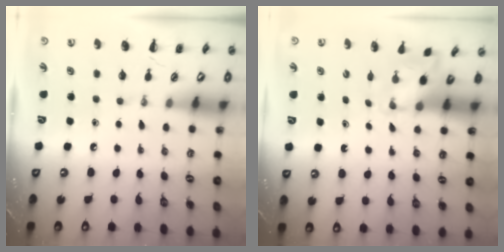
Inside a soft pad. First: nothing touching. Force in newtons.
{"total": 2.0, "press": 1.9, "slide": 0.6}